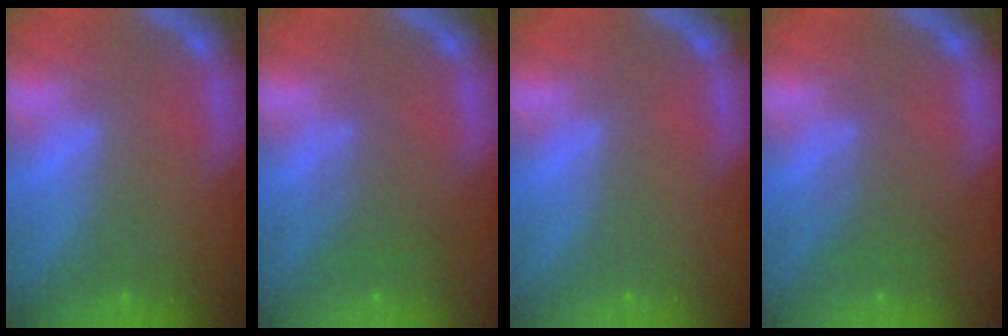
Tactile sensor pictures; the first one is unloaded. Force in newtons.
{"total": 2.5}
{"total": 0.0}
{"total": 2.5}